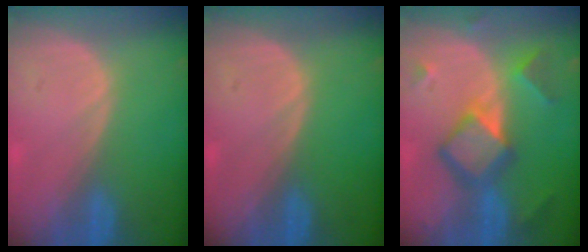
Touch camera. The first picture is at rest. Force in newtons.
{"total": 0.0}
{"total": 7.7, "press": 7.7, "slide": 0.4}